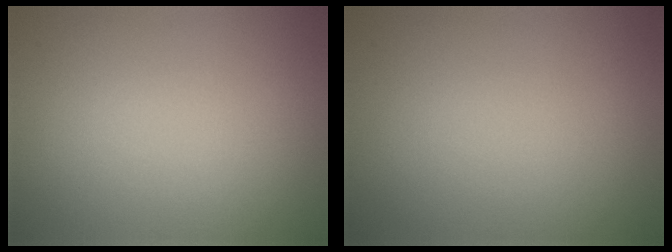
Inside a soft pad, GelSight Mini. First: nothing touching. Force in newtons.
{"total": 0.0}